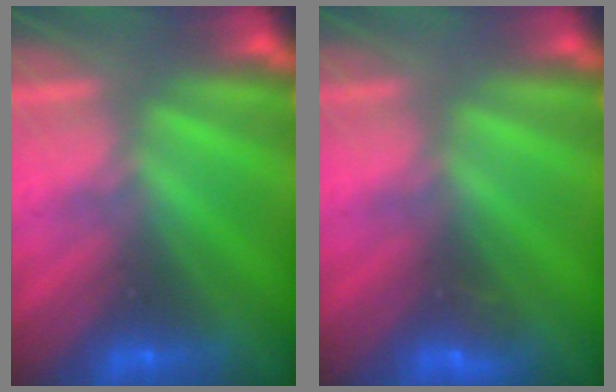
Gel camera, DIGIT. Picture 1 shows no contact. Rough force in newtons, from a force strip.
{"total": 2.9}